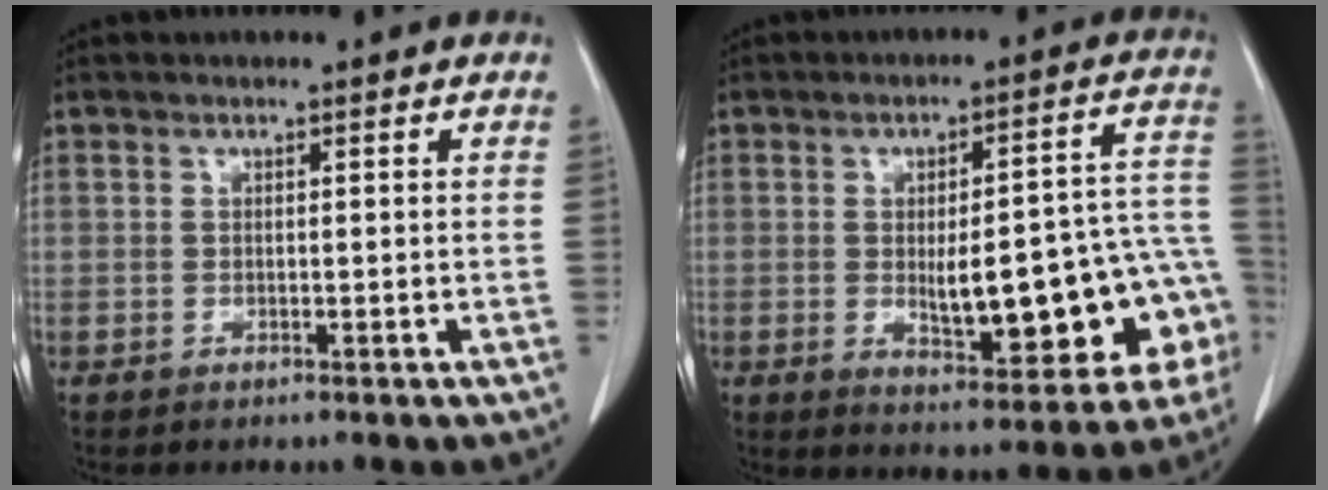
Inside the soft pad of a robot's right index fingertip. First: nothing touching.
{"total": 19.5, "force": [-3.5, 5.6, 18.3], "torque": [-0.169, 0.039, -0.021]}